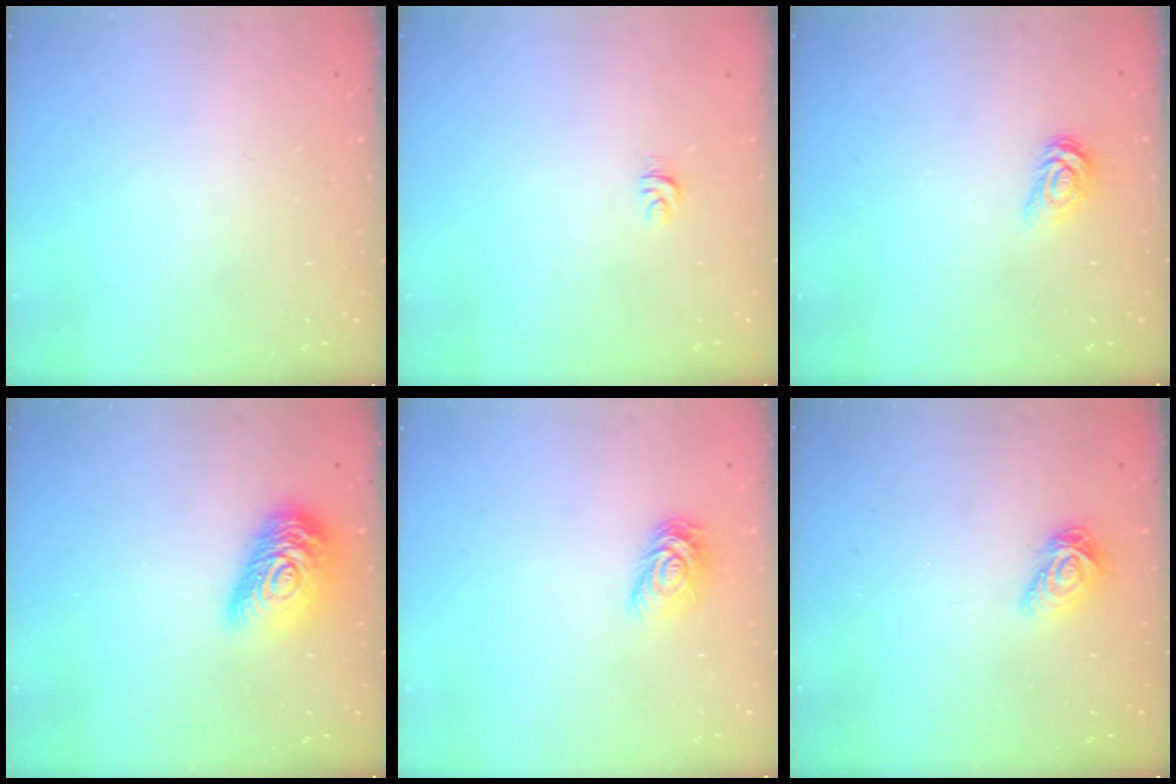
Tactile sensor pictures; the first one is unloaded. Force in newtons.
{"total": 3.6, "press": 3.5, "slide": 0.4}
{"total": 3.4, "press": 3.4, "slide": 0.4}
{"total": 15.2, "press": 15.1, "slide": 0.9}
{"total": 7.1, "press": 7.1, "slide": 0.2}
{"total": 7.3, "press": 7.2, "slide": 0.6}